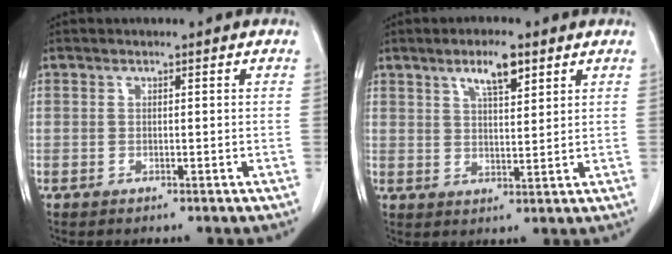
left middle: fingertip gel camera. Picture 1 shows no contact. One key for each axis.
{"total": 5.6, "fx": 3.4, "fy": 1.3, "fz": 4.2, "tx": -0.076, "ty": 0.003, "tz": 0.059}